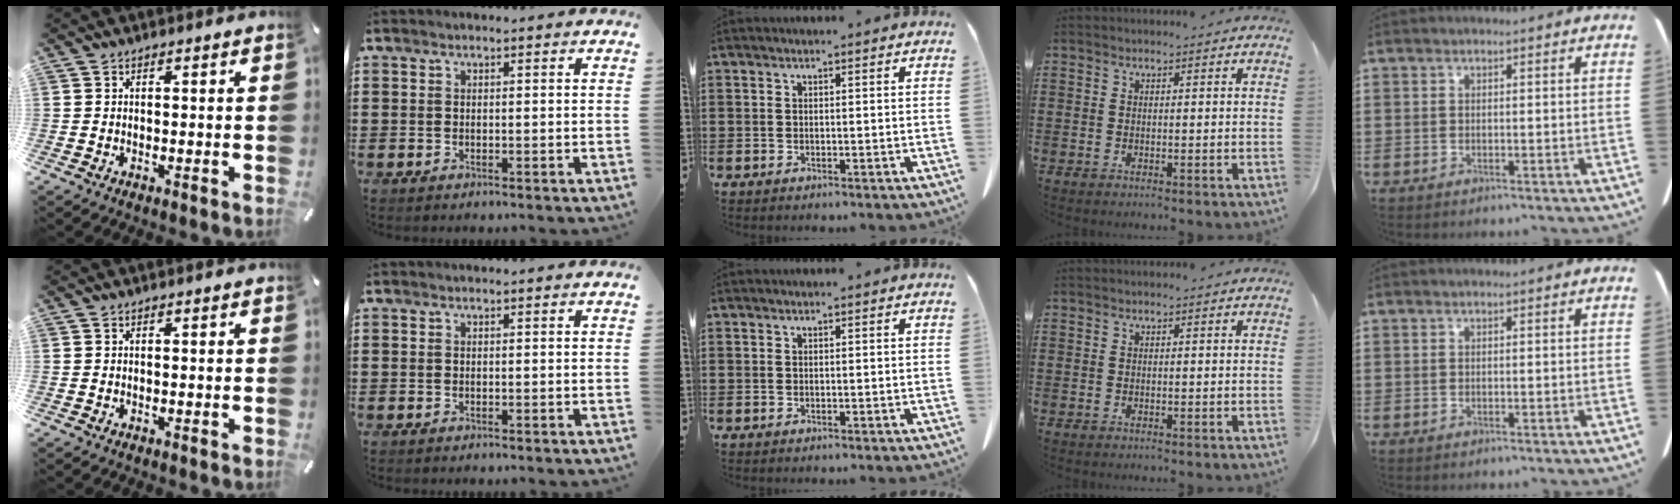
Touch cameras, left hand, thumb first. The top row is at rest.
{}